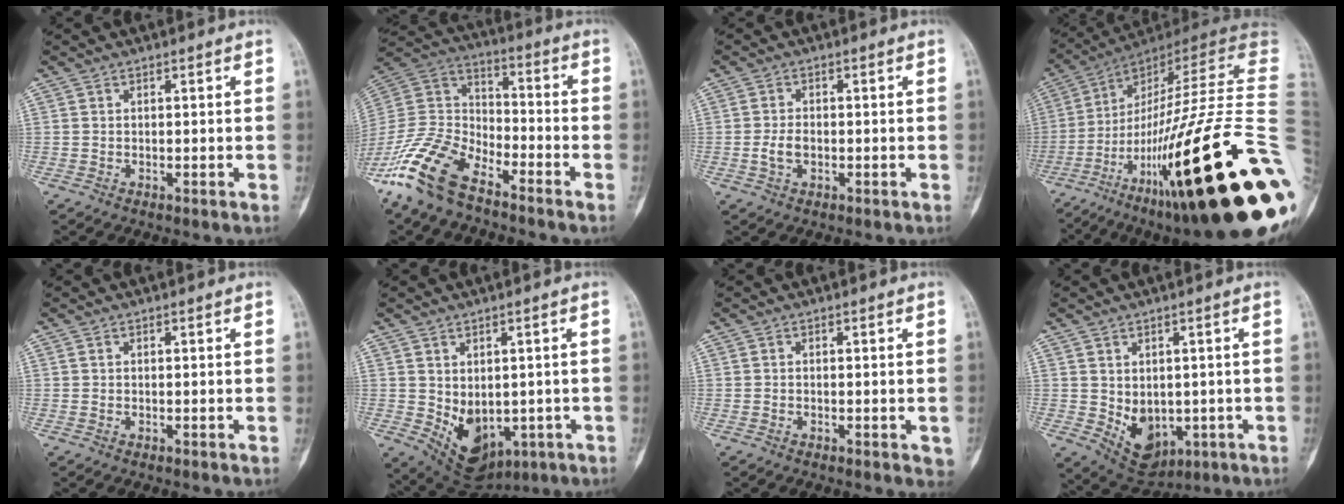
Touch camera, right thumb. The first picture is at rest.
{"total": 15.9, "force": [-11.3, 6.9, 8.7], "torque": [-0.177, 0.060, -0.225]}
{"total": 2.9, "force": [-0.7, 1.7, 2.2], "torque": [-0.046, 0.008, -0.013]}
{"total": 40.9, "force": [-10.6, 7.6, 38.8], "torque": [-0.530, 0.032, -0.172]}
{"total": 0.0}
{"total": 10.0, "force": [-1.7, 6.9, 7.1], "torque": [-0.084, -0.006, 0.003]}
{"total": 1.9, "force": [-0.6, 0.7, 1.7], "torque": [-0.013, -0.001, -0.009]}
{"total": 8.3, "force": [-1.2, 6.0, 5.6], "torque": [-0.064, -0.008, 0.009]}